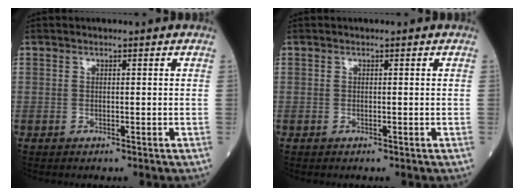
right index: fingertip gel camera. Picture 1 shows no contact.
{"total": 0.0}